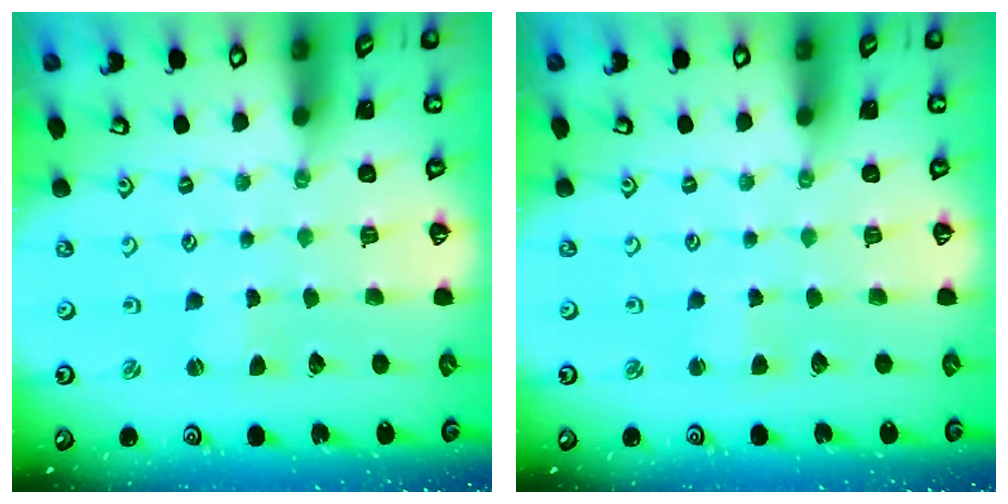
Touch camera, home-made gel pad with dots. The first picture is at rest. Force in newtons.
{"total": 2.5, "press": 2.5, "slide": 0.4}